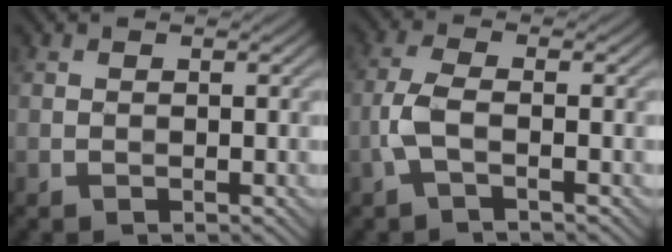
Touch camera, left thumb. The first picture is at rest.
{"total": 3.6, "force": [-1.3, 1.1, 3.2], "torque": [-0.081, 0.004, -0.035]}